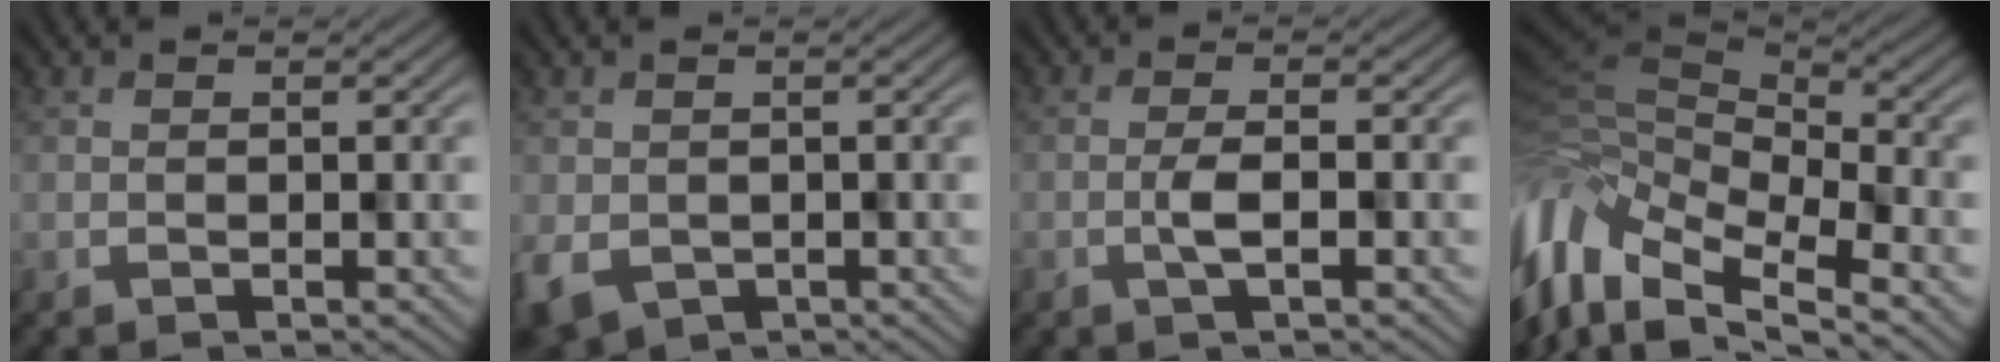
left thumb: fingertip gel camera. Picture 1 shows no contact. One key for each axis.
{"total": 5.3, "fx": -2.3, "fy": 3.7, "fz": 3.0, "tx": -0.069, "ty": -0.026, "tz": -0.024}
{"total": 1.9, "fx": -0.7, "fy": 0.4, "fz": 1.7, "tx": -0.033, "ty": 0.006, "tz": -0.015}
{"total": 13.5, "fx": -5.5, "fy": 7.4, "fz": 9.9, "tx": -0.255, "ty": -0.034, "tz": -0.075}